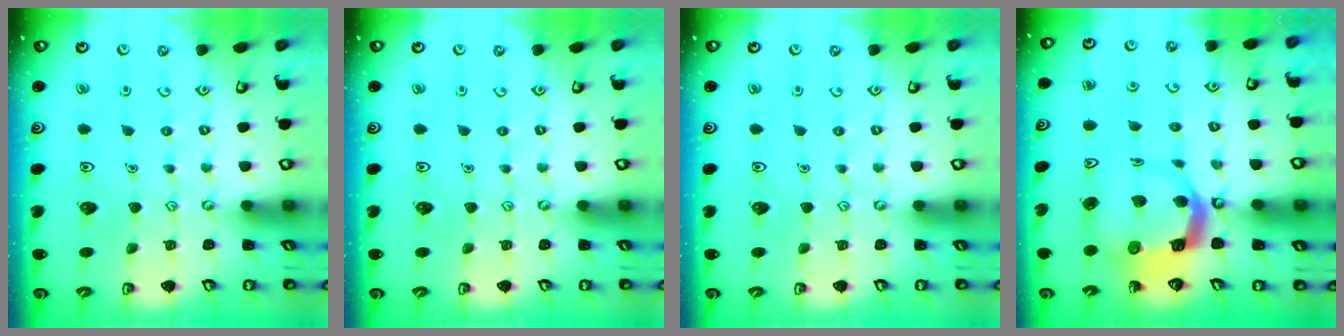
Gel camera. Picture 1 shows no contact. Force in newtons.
{"total": 0.0}
{"total": 0.0}
{"total": 8.1, "press": 8.0, "slide": 0.9}